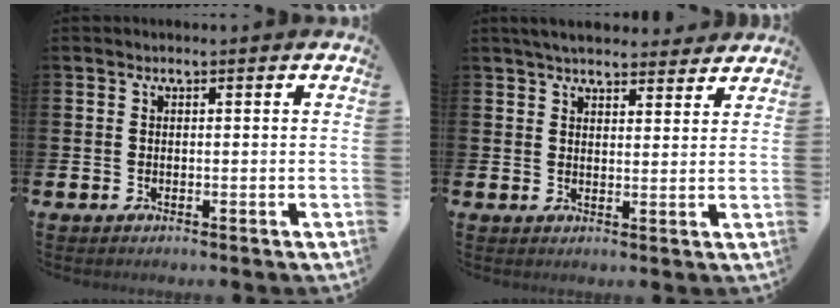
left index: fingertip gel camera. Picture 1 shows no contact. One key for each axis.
{"total": 4.5, "fx": 4.3, "fy": 1.1, "fz": 0.9, "tx": -0.024, "ty": -0.014, "tz": 0.078}